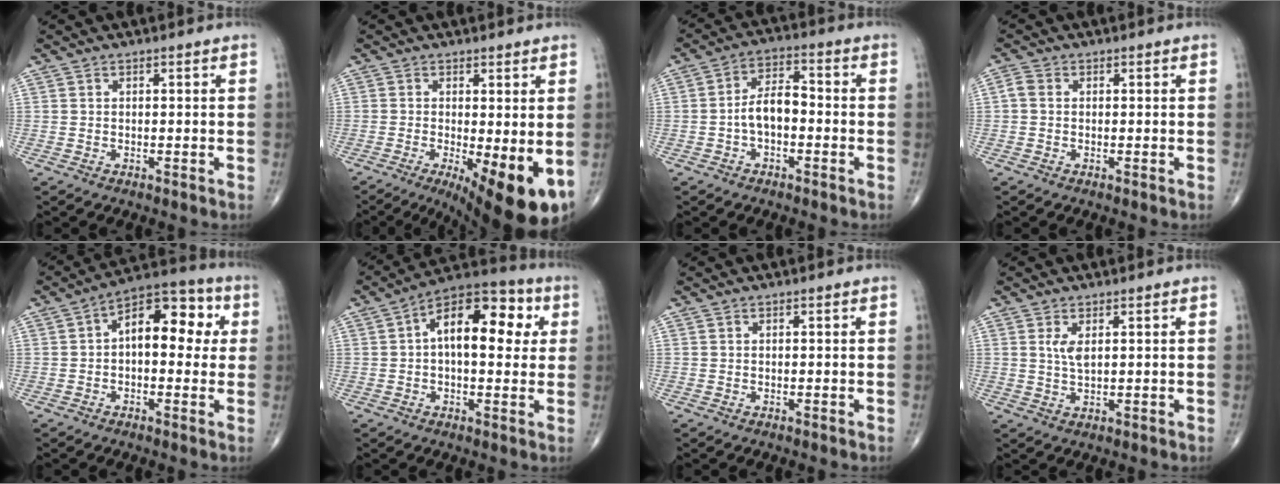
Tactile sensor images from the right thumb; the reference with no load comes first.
{"total": 12.7, "force": [-3.4, 4.0, 11.6], "torque": [-0.150, -0.020, -0.039]}
{"total": 6.7, "force": [-1.4, 3.7, 5.4], "torque": [-0.085, 0.033, -0.034]}
{"total": 1.9, "force": [0.1, 1.5, 1.1], "torque": [-0.019, 0.007, -0.003]}
{"total": 12.9, "force": [1.7, 7.3, 10.5], "torque": [-0.112, 0.034, 0.012]}
{"total": 15.7, "force": [3.0, 8.2, 13.1], "torque": [-0.171, 0.029, 0.035]}
{"total": 0.0}
{"total": 2.8, "force": [1.0, 1.1, 2.4], "torque": [-0.046, -0.008, 0.023]}